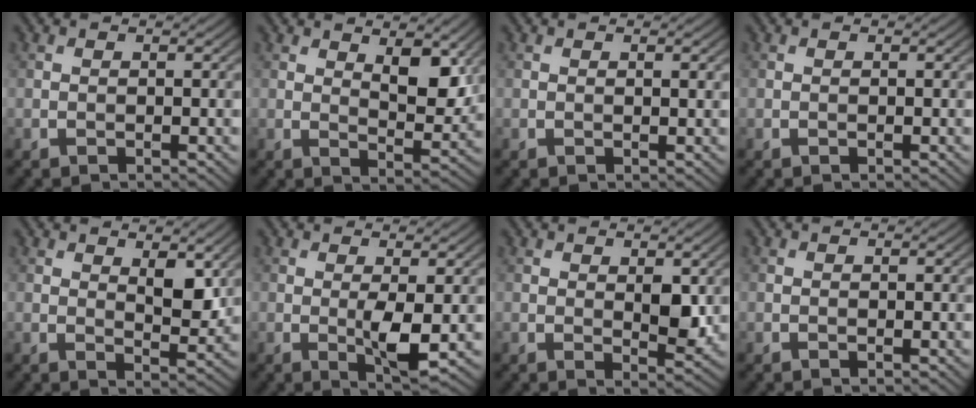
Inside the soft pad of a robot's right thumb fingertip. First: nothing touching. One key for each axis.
{"total": 6.9, "fx": 3.2, "fy": 3.1, "fz": 5.3, "tx": -0.084, "ty": -0.008, "tz": 0.056}
{"total": 0.8, "fx": 0.3, "fy": 0.1, "fz": 0.7, "tx": -0.010, "ty": -0.001, "tz": 0.005}
{"total": 0.0}
{"total": 4.7, "fx": 2.2, "fy": 2.0, "fz": 3.6, "tx": -0.060, "ty": -0.011, "tz": 0.040}
{"total": 3.4, "fx": 0.0, "fy": 0.5, "fz": 3.4, "tx": -0.070, "ty": -0.008, "tz": 0.003}
{"total": 3.3, "fx": 0.8, "fy": 1.5, "fz": 2.8, "tx": -0.048, "ty": -0.008, "tz": 0.018}
{"total": 0.0}